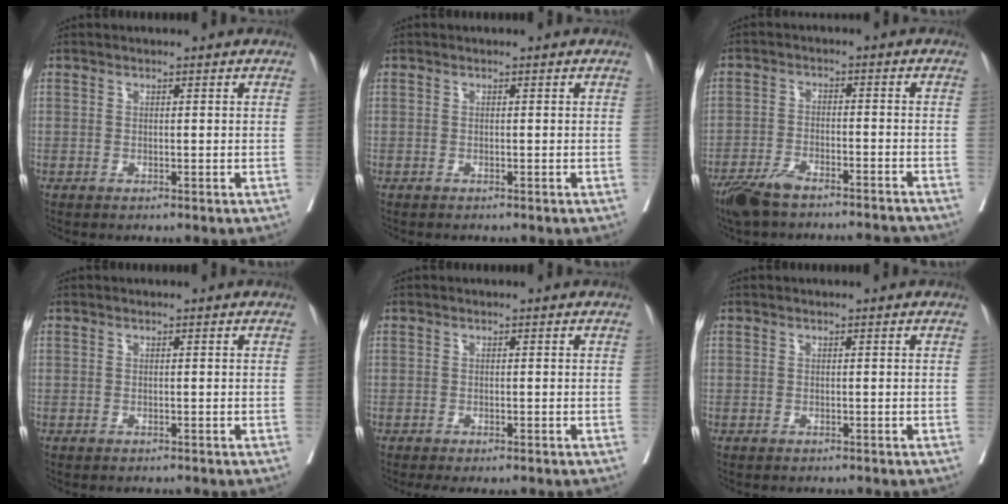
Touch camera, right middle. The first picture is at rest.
{"total": 0.7, "force": [-0.7, 0.1, 0.2], "torque": [-0.006, -0.002, -0.013]}
{"total": 10.7, "force": [-9.6, 1.3, 4.5], "torque": [-0.076, 0.000, -0.155]}
{"total": 1.6, "force": [-1.4, 0.5, 0.4], "torque": [-0.009, -0.004, -0.020]}
{"total": 2.7, "force": [-2.2, 1.0, 1.2], "torque": [-0.011, -0.007, -0.030]}
{"total": 1.5, "force": [-1.4, 0.5, 0.4], "torque": [-0.010, -0.004, -0.019]}